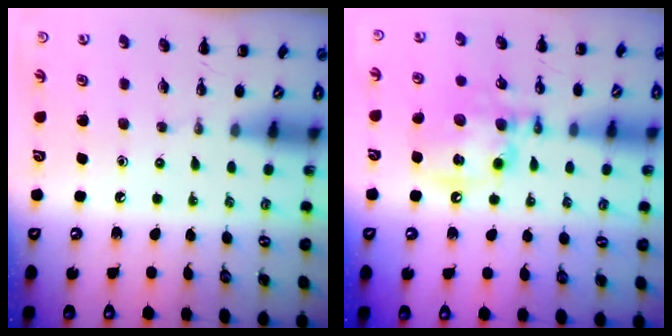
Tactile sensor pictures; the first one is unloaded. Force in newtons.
{"total": 14.0, "press": 13.8, "slide": 2.3}